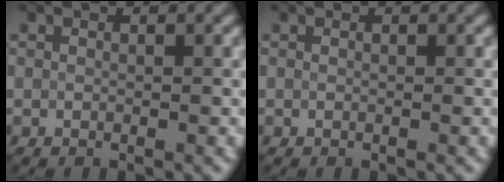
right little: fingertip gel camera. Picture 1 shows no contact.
{"total": 0.0}